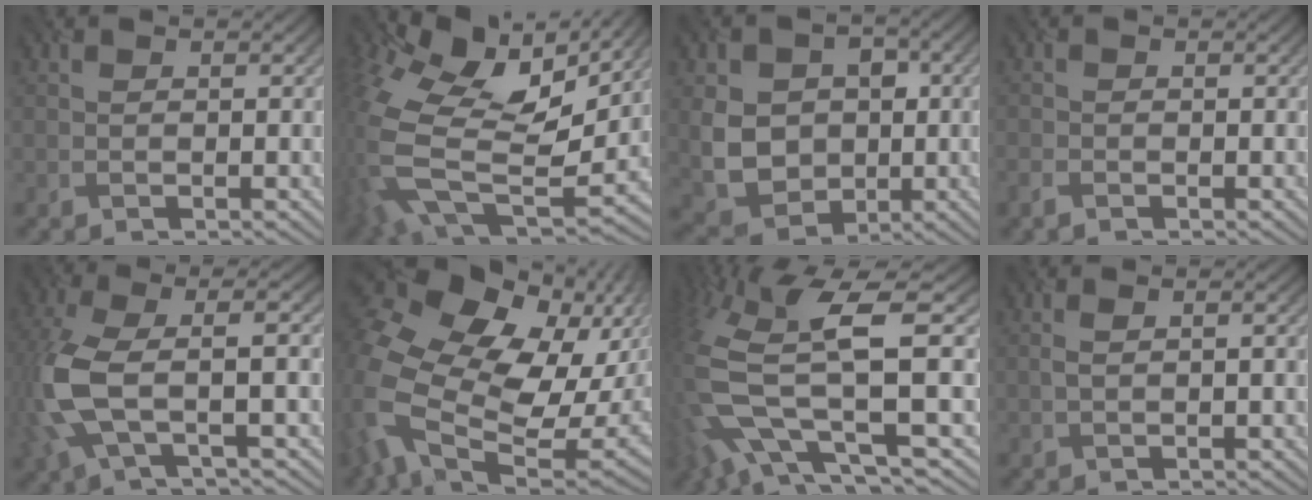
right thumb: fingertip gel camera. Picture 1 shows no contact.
{"total": 16.1, "force": [3.9, 10.2, 11.9], "torque": [-0.297, -0.014, 0.082]}
{"total": 8.2, "force": [0.4, 6.9, 4.4], "torque": [-0.106, -0.011, 0.007]}
{"total": 1.3, "force": [-1.0, 0.4, 0.6], "torque": [-0.019, -0.006, -0.026]}
{"total": 10.8, "force": [-0.8, 4.4, 9.9], "torque": [-0.233, 0.000, -0.026]}
{"total": 20.3, "force": [0.8, 13.7, 15.0], "torque": [-0.369, -0.043, 0.048]}
{"total": 16.1, "force": [0.6, 7.0, 14.5], "torque": [-0.355, -0.038, 0.056]}
{"total": 2.1, "force": [0.3, 0.7, 1.9], "torque": [-0.032, 0.006, 0.005]}